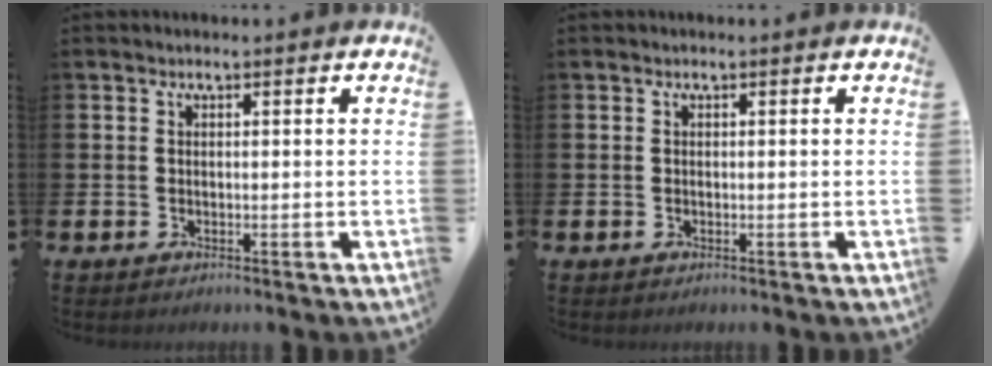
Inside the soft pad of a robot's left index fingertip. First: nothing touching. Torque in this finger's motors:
{"motor_torque": [-0.10, -0.02, -0.02, -0.01]}